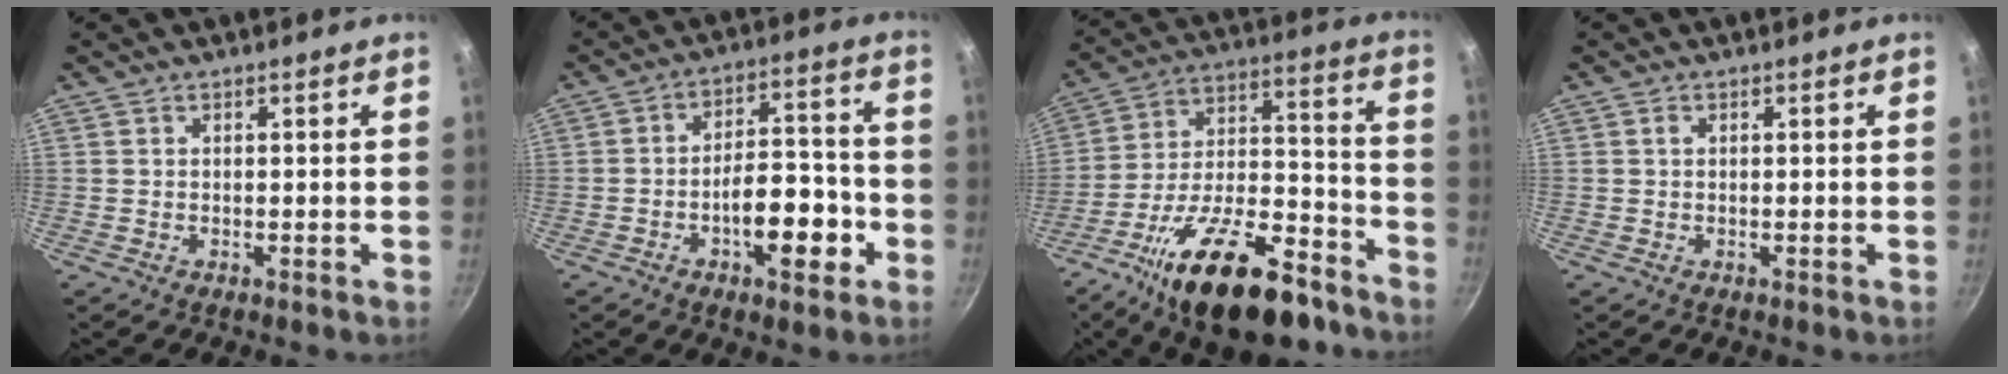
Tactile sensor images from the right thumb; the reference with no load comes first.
{"total": 11.7, "force": [-4.6, 5.4, 9.4], "torque": [-0.104, 0.046, -0.069]}
{"total": 25.4, "force": [-16.2, 10.4, 16.7], "torque": [-0.235, 0.089, -0.249]}
{"total": 0.6, "force": [0.1, 0.5, 0.4], "torque": [-0.010, 0.003, 0.003]}